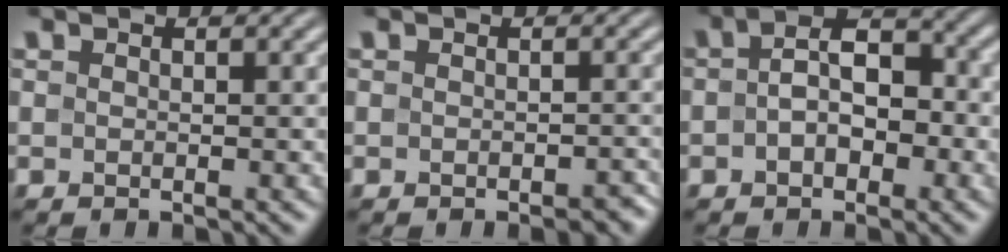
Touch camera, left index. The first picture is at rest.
{"total": 1.5, "force": [-0.9, 0.6, 1.0], "torque": [-0.013, -0.002, -0.008]}
{"total": 4.9, "force": [-0.4, 3.0, 3.8], "torque": [-0.052, 0.010, -0.015]}